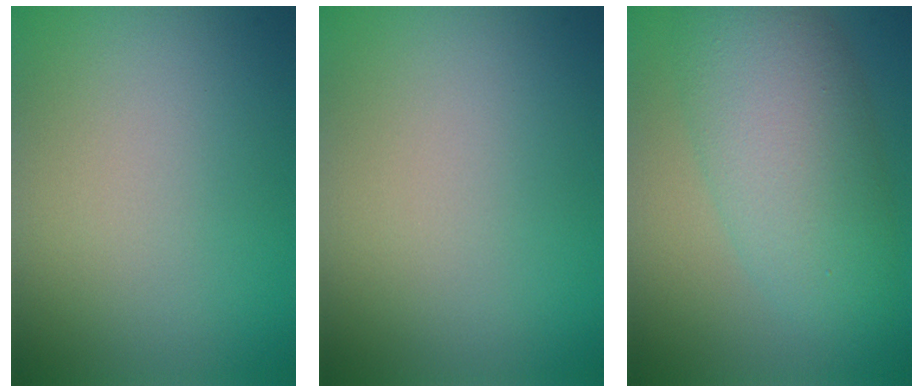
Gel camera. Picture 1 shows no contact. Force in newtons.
{"total": 0.0}
{"total": 8.0, "press": 8.0, "slide": 0.1}